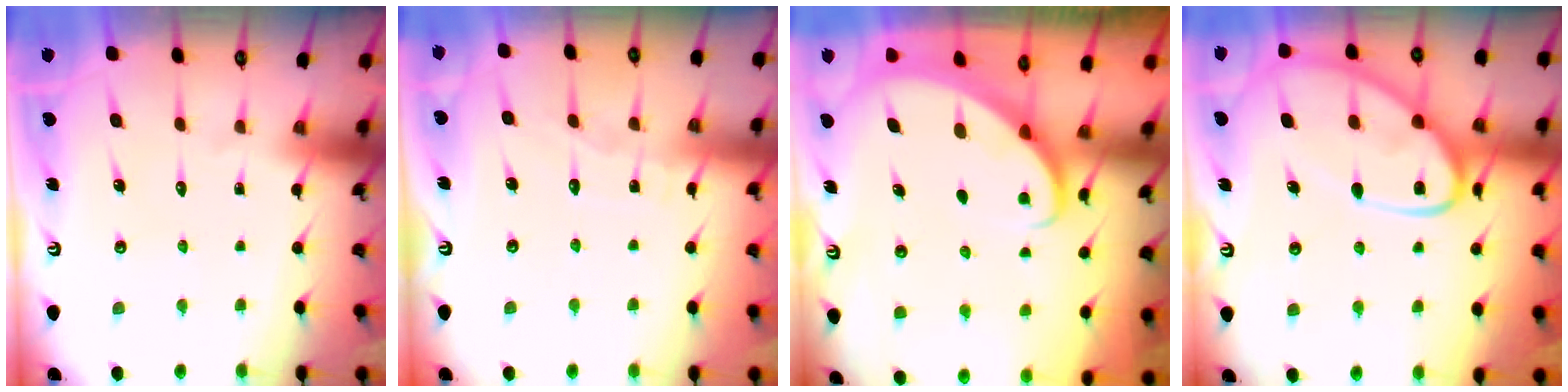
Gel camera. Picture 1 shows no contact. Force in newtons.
{"total": 5.0, "press": 5.0, "slide": 0.2}
{"total": 2.4, "press": 2.4, "slide": 0.2}
{"total": 17.8, "press": 17.7, "slide": 1.5}